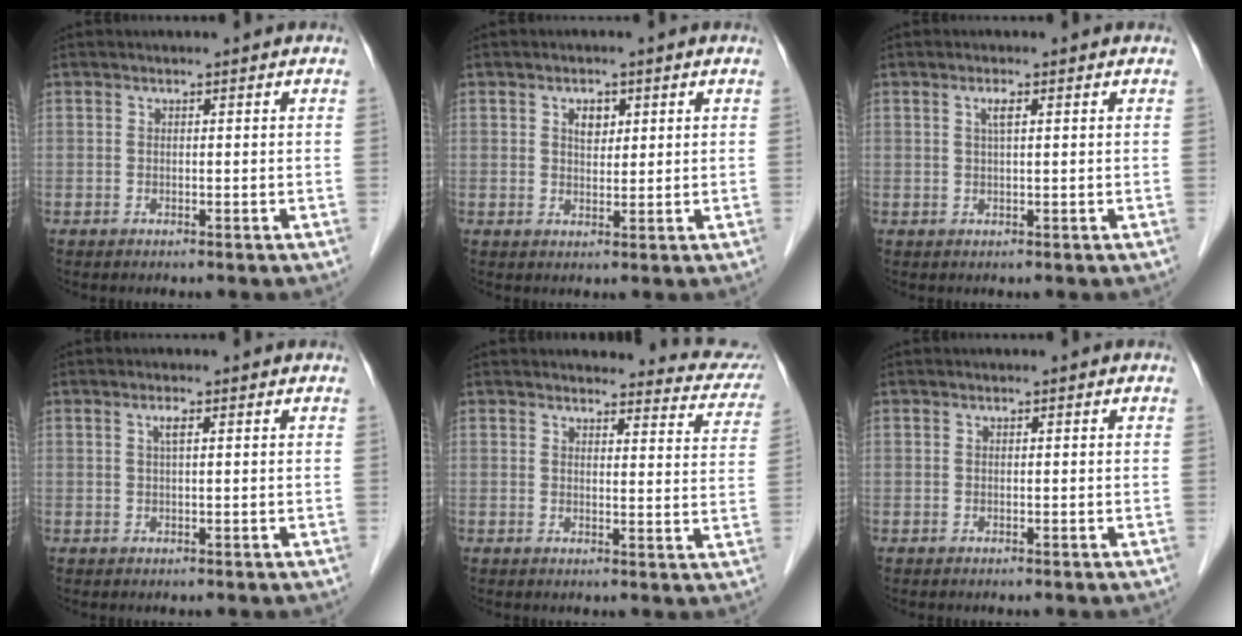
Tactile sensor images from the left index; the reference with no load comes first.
{"total": 2.5, "force": [1.2, 1.5, 1.7], "torque": [-0.029, 0.005, 0.021]}
{"total": 1.6, "force": [0.6, 0.1, 1.4], "torque": [-0.030, 0.003, 0.010]}
{"total": 1.4, "force": [0.5, 0.1, 1.3], "torque": [-0.026, 0.003, 0.007]}
{"total": 10.5, "force": [10.3, 2.1, 1.2], "torque": [0.019, -0.046, 0.083]}
{"total": 0.0}